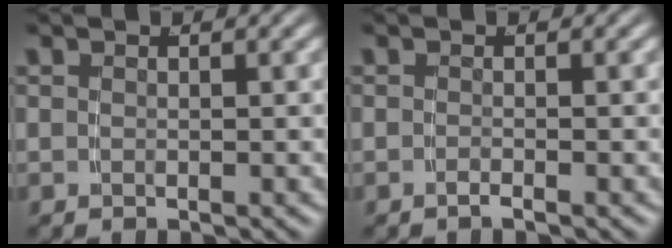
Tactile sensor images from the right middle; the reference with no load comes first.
{"total": 0.9, "force": [-0.7, -0.5, 0.3], "torque": [-0.006, 0.001, -0.015]}